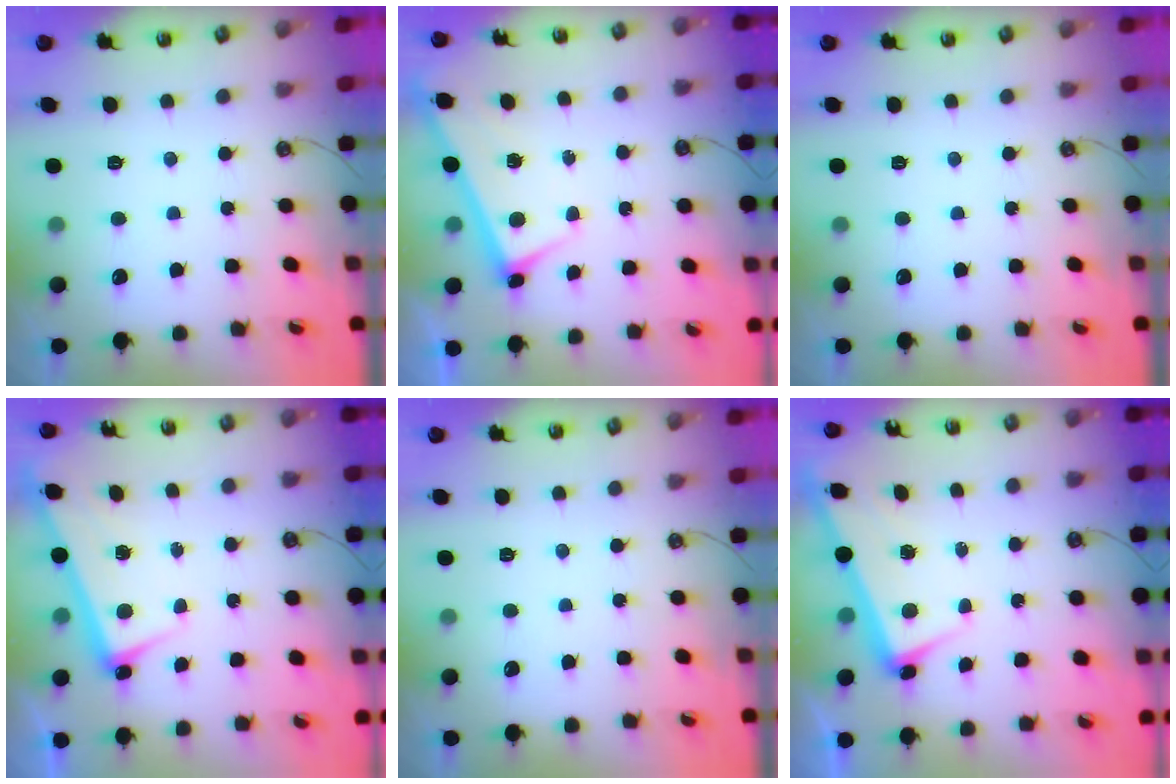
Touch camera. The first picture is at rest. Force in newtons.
{"total": 2.8, "press": 2.8, "slide": 0.4}
{"total": 0.0}
{"total": 2.5, "press": 2.5, "slide": 0.7}
{"total": 0.0}
{"total": 2.4, "press": 2.4, "slide": 0.5}